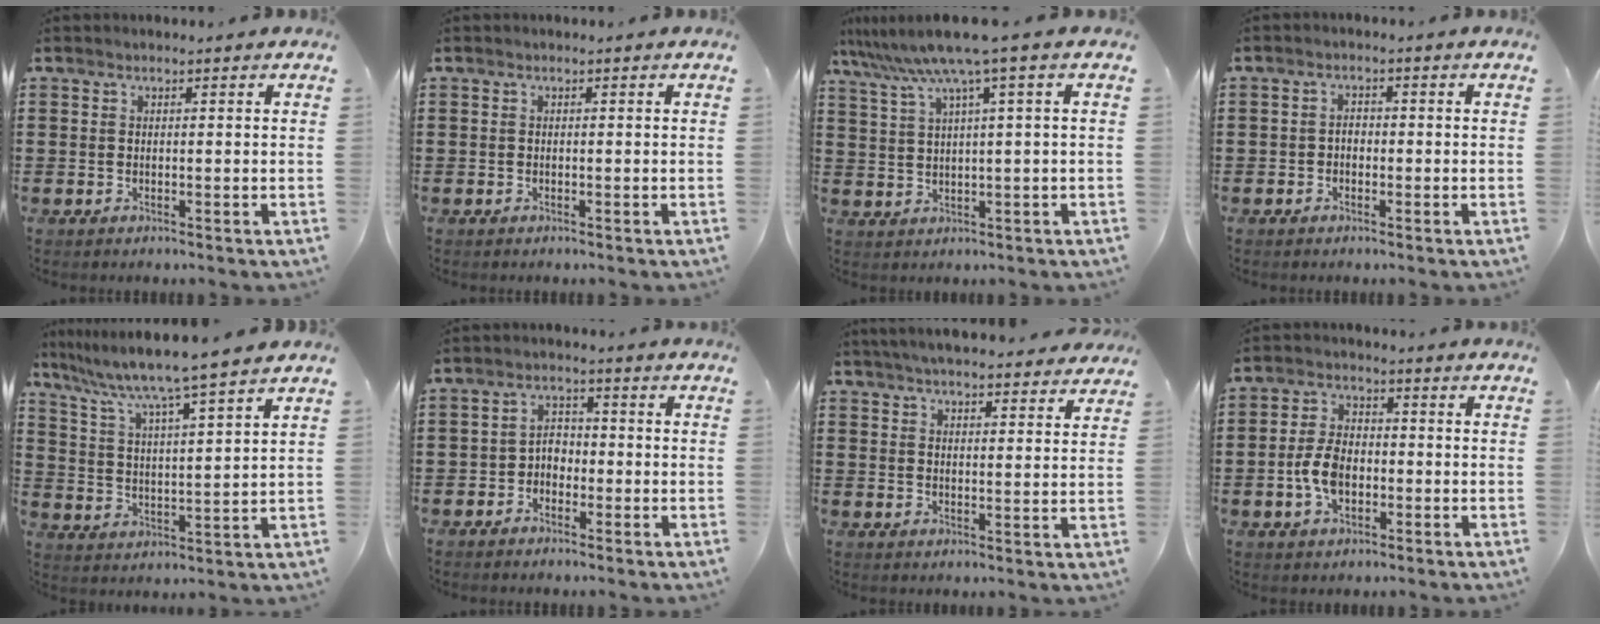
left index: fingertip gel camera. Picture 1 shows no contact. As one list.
[{"total": 0.0}, {"total": 7.0, "force": [3.8, -0.5, 5.9], "torque": [-0.133, -0.023, 0.060]}, {"total": 1.5, "force": [-0.6, 1.0, 0.8], "torque": [-0.019, 0.004, -0.014]}, {"total": 6.6, "force": [5.9, -1.2, 2.7], "torque": [-0.081, -0.046, 0.092]}, {"total": 2.8, "force": [-1.8, 1.9, 0.9], "torque": [-0.023, 0.009, -0.041]}, {"total": 5.0, "force": [4.8, 0.2, 1.2], "torque": [-0.039, -0.016, 0.088]}, {"total": 6.2, "force": [-1.6, 3.8, 4.7], "torque": [-0.117, 0.000, -0.037]}]